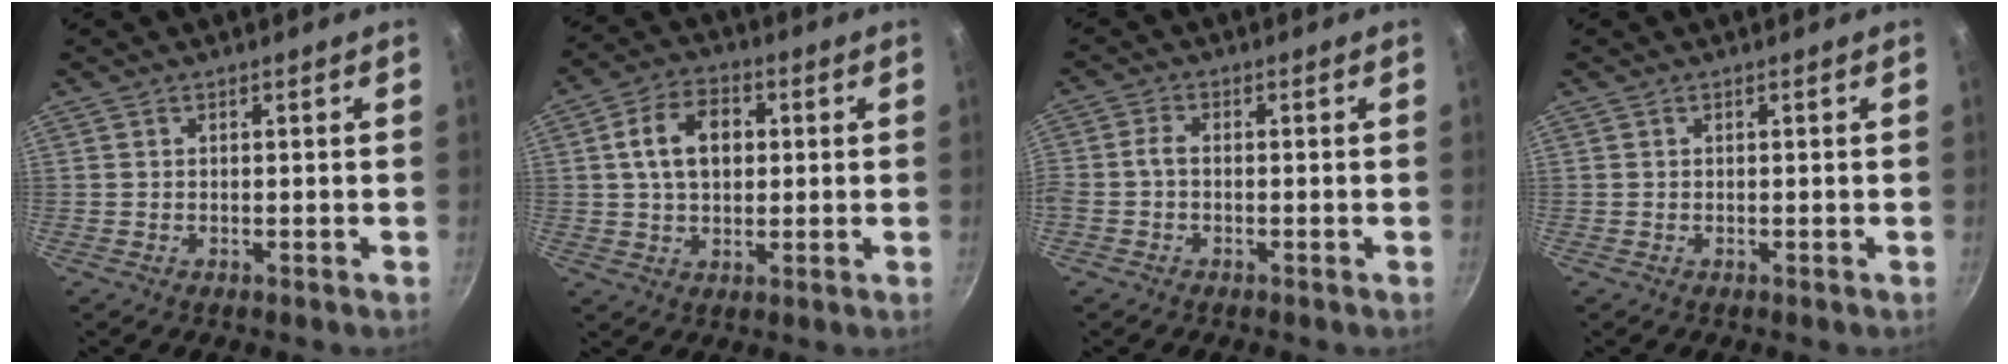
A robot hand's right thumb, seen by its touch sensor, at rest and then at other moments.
{"total": 10.1, "force": [1.7, 7.0, 7.1], "torque": [-0.099, 0.015, 0.020]}
{"total": 2.7, "force": [-0.9, 1.6, 2.0], "torque": [-0.049, 0.014, -0.027]}
{"total": 0.0}